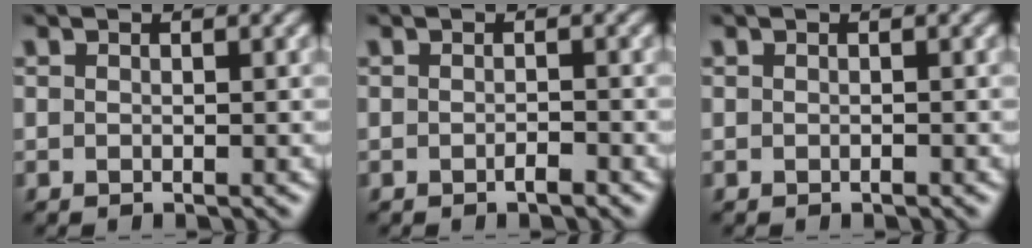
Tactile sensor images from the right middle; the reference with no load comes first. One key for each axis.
{"total": 0.8, "fx": -0.4, "fy": 0.2, "fz": 0.6, "tx": -0.015, "ty": 0.003, "tz": -0.005}
{"total": 0.0}